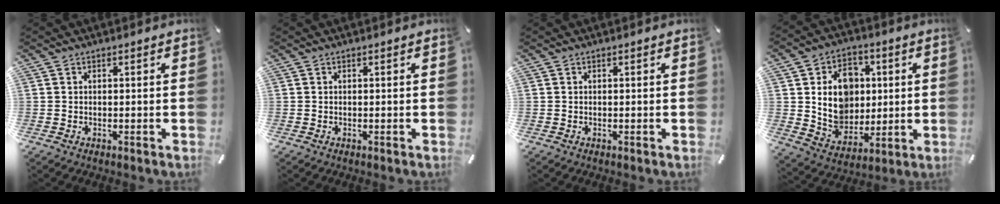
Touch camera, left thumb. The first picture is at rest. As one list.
[{"total": 0.0}, {"total": 0.0}, {"total": 14.1, "force": [2.1, 12.0, 7.1], "torque": [-0.123, 0.007, 0.045]}]